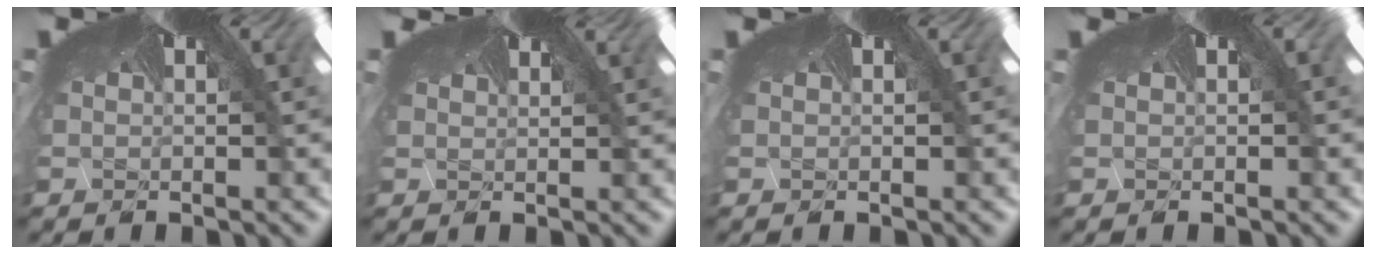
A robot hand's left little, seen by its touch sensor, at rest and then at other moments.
{"total": 1.8, "force": [1.0, 1.1, 1.1], "torque": [-0.026, 0.008, 0.009]}
{"total": 0.0}
{"total": 0.0}